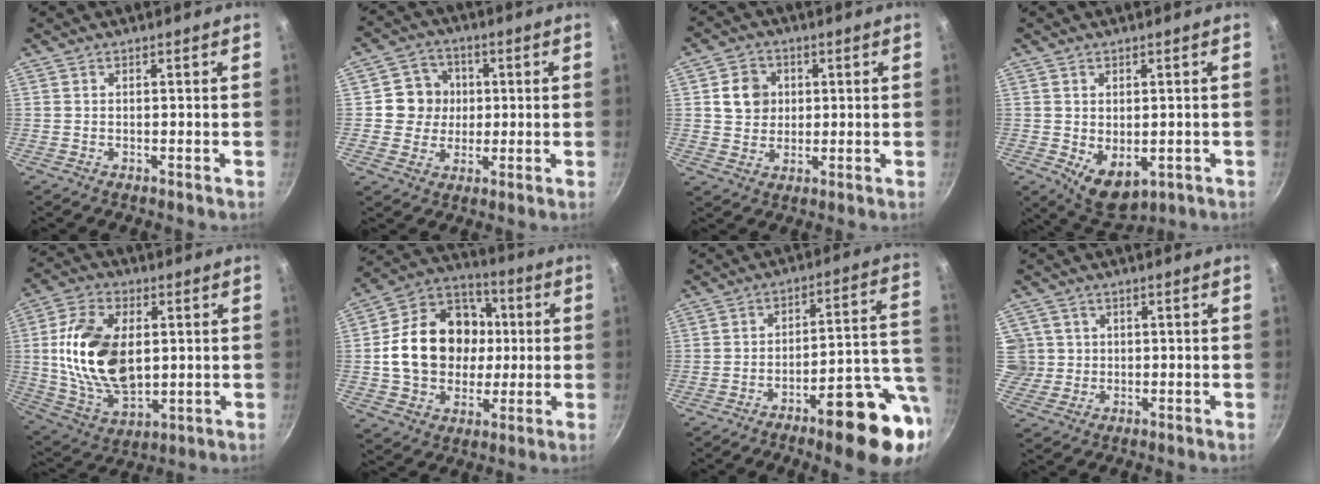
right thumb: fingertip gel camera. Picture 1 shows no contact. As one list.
[{"total": 7.8, "force": [0.7, 7.4, 2.2], "torque": [0.004, 0.008, 0.001]}, {"total": 6.6, "force": [1.4, 5.9, 2.7], "torque": [-0.018, 0.005, 0.021]}, {"total": 7.3, "force": [-1.0, 4.8, 5.4], "torque": [-0.066, -0.014, 0.002]}, {"total": 18.8, "force": [1.9, 11.7, 14.6], "torque": [-0.257, -0.006, 0.043]}, {"total": 20.7, "force": [0.8, 16.8, 12.1], "torque": [-0.183, 0.035, 0.013]}, {"total": 17.8, "force": [-6.5, 5.1, 15.8], "torque": [-0.182, 0.035, -0.090]}, {"total": 5.0, "force": [0.8, 4.8, 0.7], "torque": [0.020, 0.005, 0.016]}]